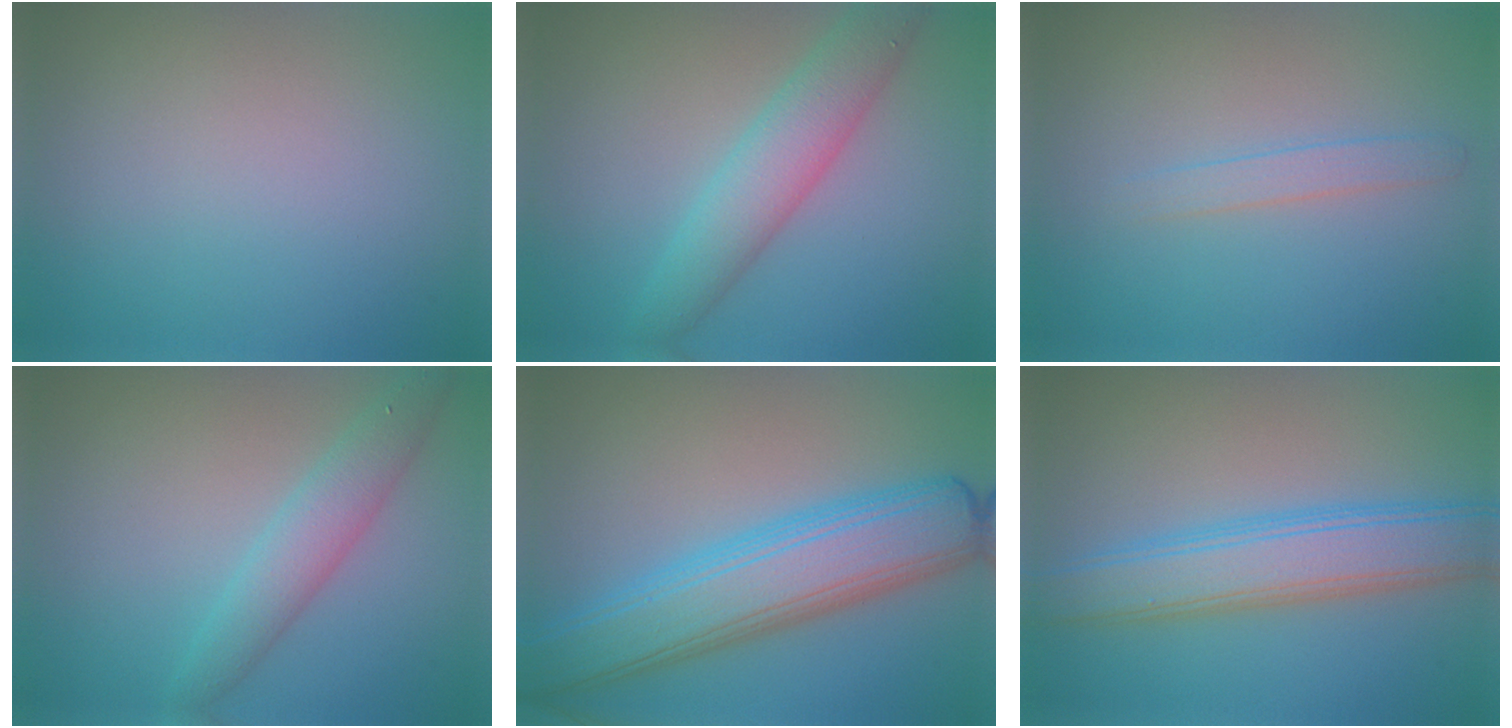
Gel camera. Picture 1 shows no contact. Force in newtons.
{"total": 4.8, "press": 4.8, "slide": 0.3}
{"total": 1.5, "press": 1.4, "slide": 0.1}
{"total": 3.4, "press": 3.4, "slide": 0.1}
{"total": 8.3, "press": 8.3, "slide": 0.2}
{"total": 6.1, "press": 6.1, "slide": 0.3}